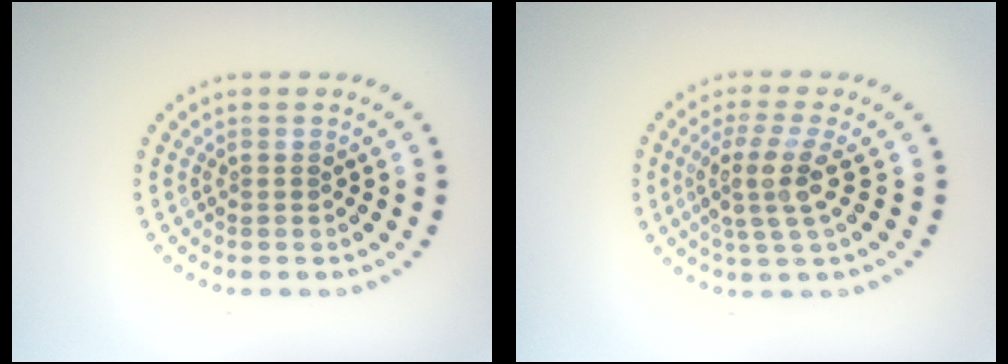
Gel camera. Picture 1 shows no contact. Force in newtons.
{"total": 3.7, "press": 2.8, "slide": 2.5}